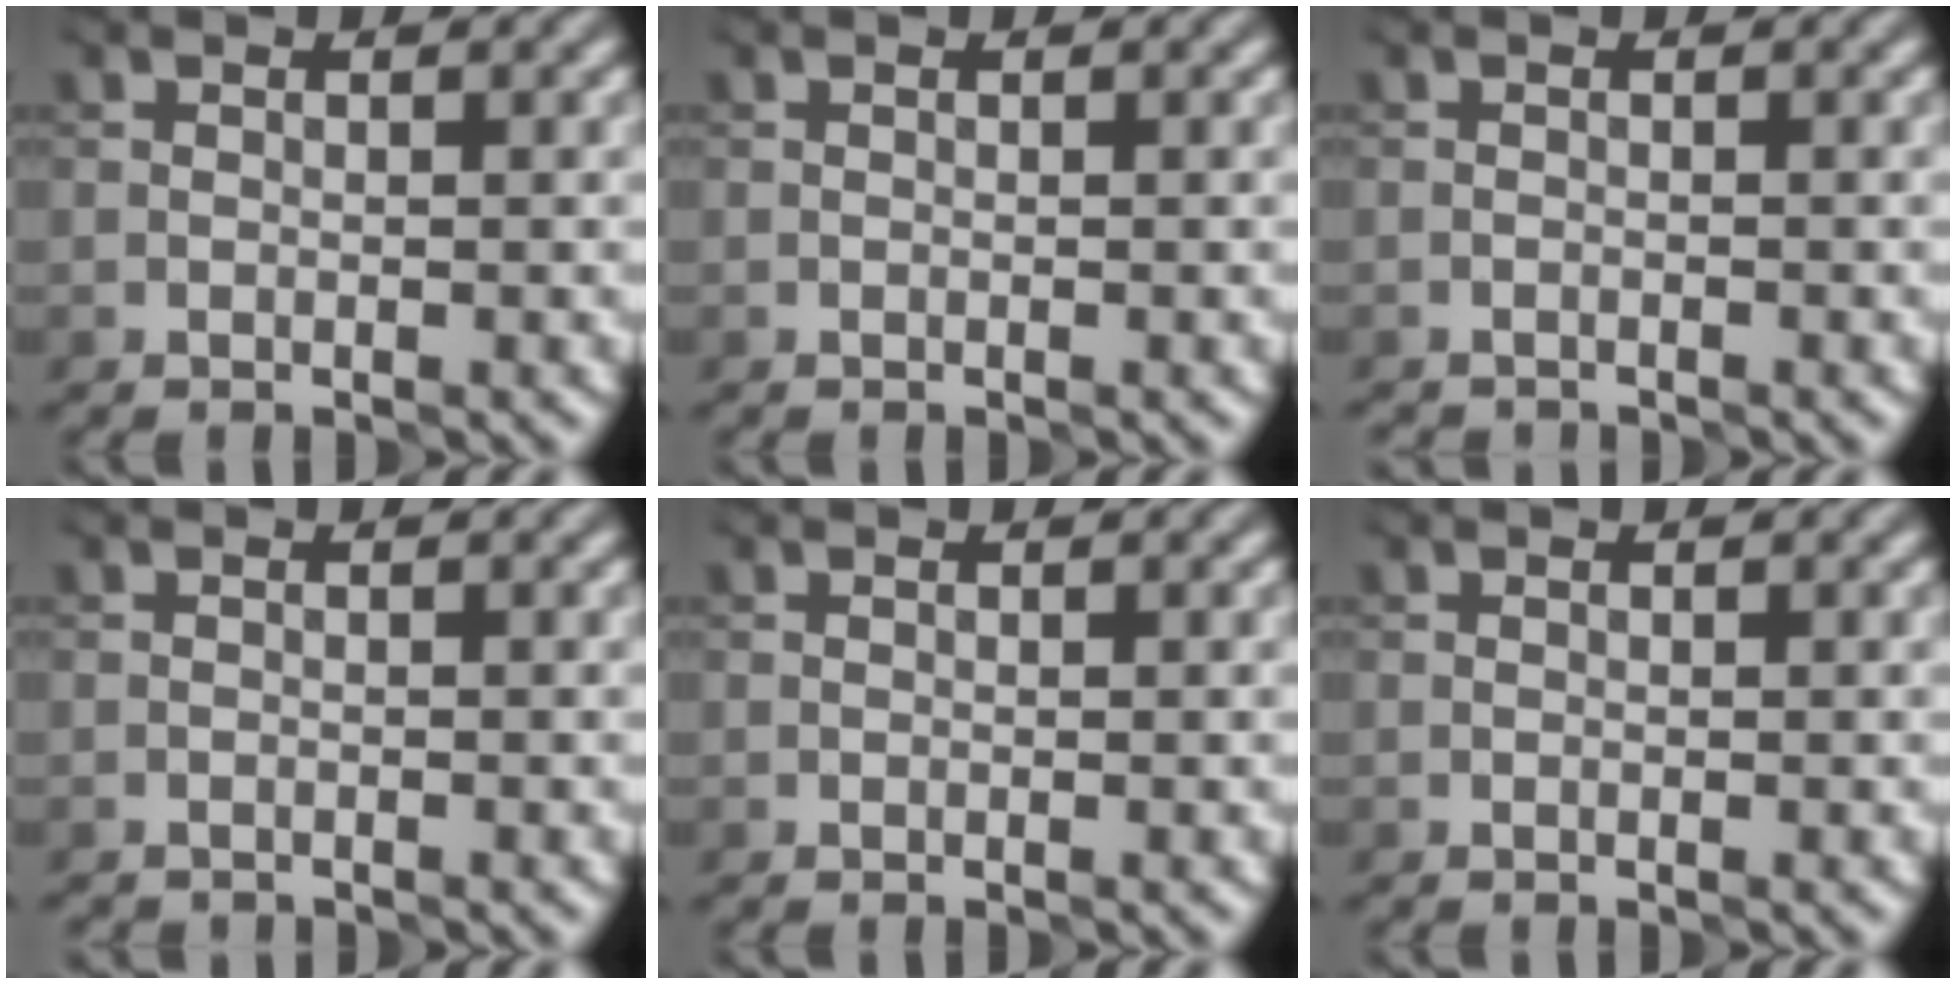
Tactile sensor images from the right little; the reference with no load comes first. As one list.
[{"total": 0.0}, {"total": 0.9, "force": [-0.9, 0.0, -0.2], "torque": [0.003, -0.005, -0.023]}, {"total": 0.6, "force": [-0.6, 0.0, -0.2], "torque": [0.005, 0.000, -0.014]}, {"total": 0.0}, {"total": 0.0}]